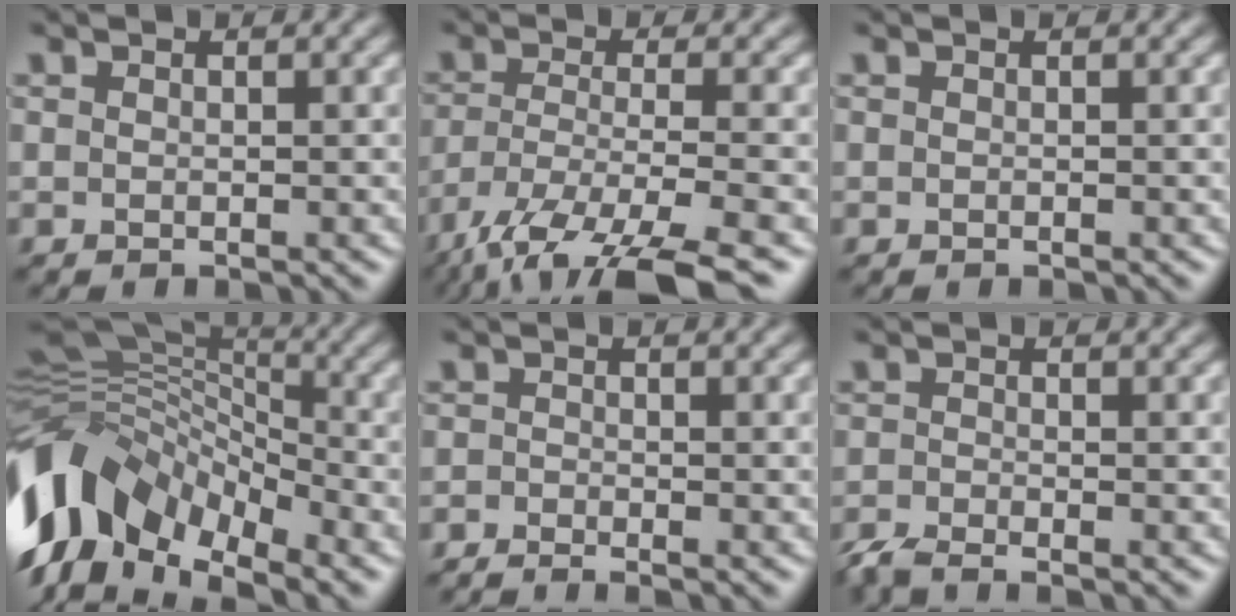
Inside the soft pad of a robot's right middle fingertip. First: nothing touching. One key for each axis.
{"total": 10.5, "fx": -7.6, "fy": 2.9, "fz": 6.7, "tx": -0.136, "ty": -0.031, "tz": -0.127}
{"total": 0.0}
{"total": 13.1, "fx": -5.9, "fy": 7.9, "fz": 8.6, "tx": -0.180, "ty": 0.012, "tz": -0.115}
{"total": 2.0, "fx": -1.8, "fy": 0.1, "fz": 0.7, "tx": -0.016, "ty": -0.006, "tz": -0.040}
{"total": 2.7, "fx": -2.3, "fy": 0.4, "fz": 1.3, "tx": -0.029, "ty": -0.010, "tz": -0.053}